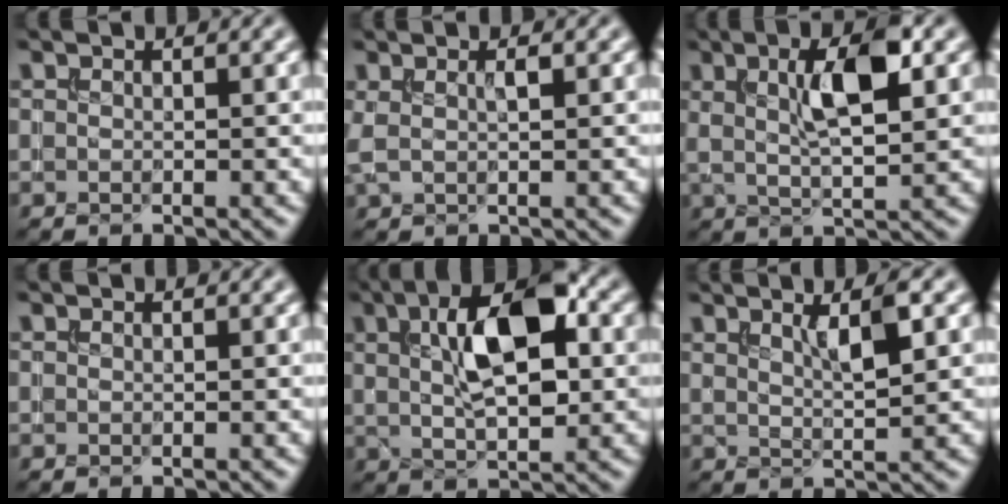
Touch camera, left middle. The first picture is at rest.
{"total": 1.6, "force": [0.5, 0.4, 1.4], "torque": [-0.031, 0.002, 0.009]}
{"total": 6.2, "force": [1.7, 1.7, 5.7], "torque": [-0.097, 0.006, 0.027]}
{"total": 0.0}
{"total": 8.9, "force": [2.4, 3.7, 7.7], "torque": [-0.126, 0.013, 0.037]}
{"total": 3.3, "force": [1.5, 0.7, 2.8], "torque": [-0.043, 0.001, 0.027]}